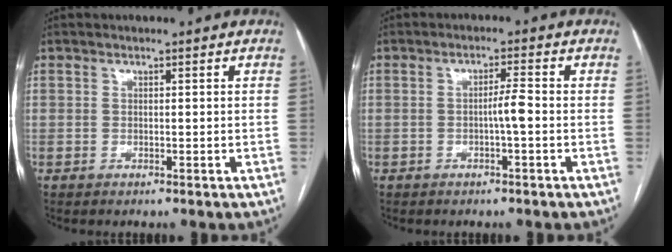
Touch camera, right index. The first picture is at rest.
{"total": 2.6, "force": [-0.6, -0.1, 2.5], "torque": [-0.040, 0.002, -0.013]}